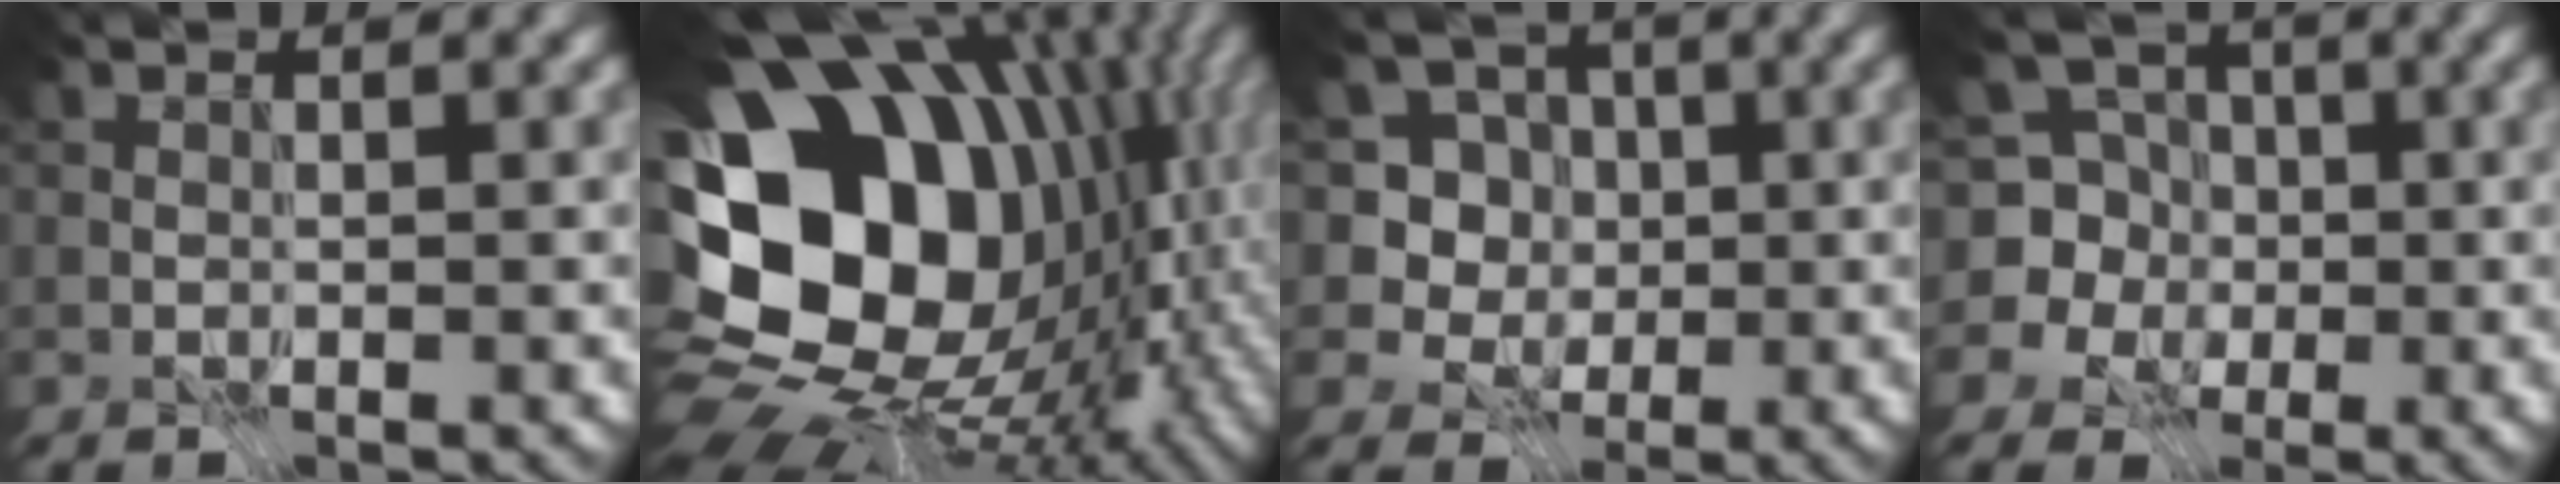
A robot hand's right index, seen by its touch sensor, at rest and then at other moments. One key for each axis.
{"total": 19.3, "fx": -0.6, "fy": 15.0, "fz": 12.2, "tx": -0.232, "ty": -0.011, "tz": 0.017}
{"total": 6.3, "fx": -0.6, "fy": 5.8, "fz": 2.4, "tx": -0.042, "ty": 0.017, "tz": -0.045}
{"total": 7.0, "fx": -0.4, "fy": 6.5, "fz": 2.4, "tx": -0.050, "ty": 0.034, "tz": -0.055}